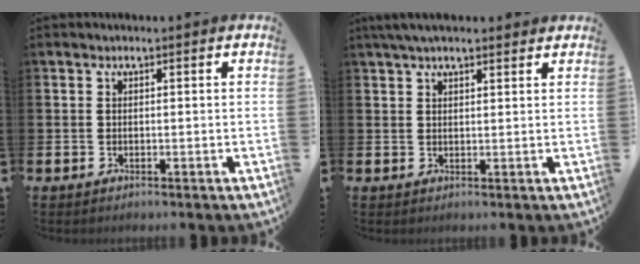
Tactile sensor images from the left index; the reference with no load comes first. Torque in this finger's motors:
{"motor_torque": [1.14, -1.00, 0.30, 0.21]}